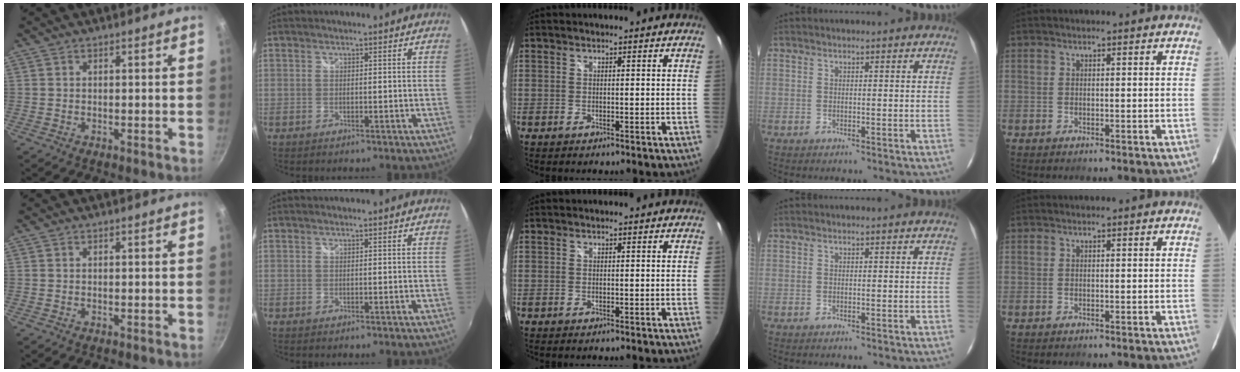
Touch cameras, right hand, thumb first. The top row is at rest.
{}